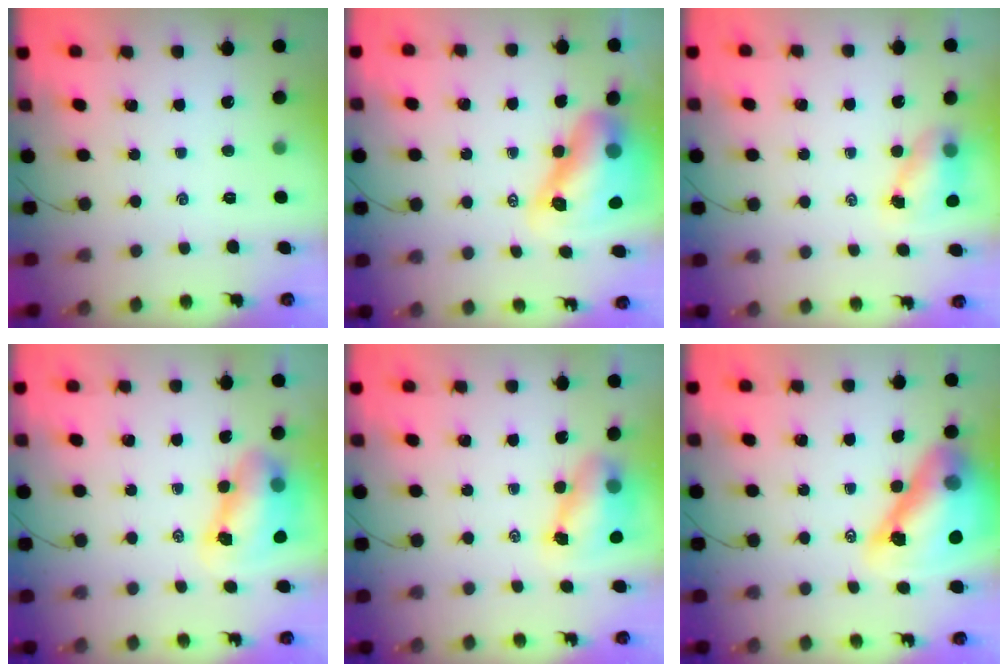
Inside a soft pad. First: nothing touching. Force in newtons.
{"total": 12.6, "press": 12.1, "slide": 3.7}
{"total": 5.6, "press": 5.6, "slide": 0.5}
{"total": 8.1, "press": 7.9, "slide": 2.0}
{"total": 7.5, "press": 7.4, "slide": 1.3}
{"total": 19.6, "press": 18.8, "slide": 5.4}